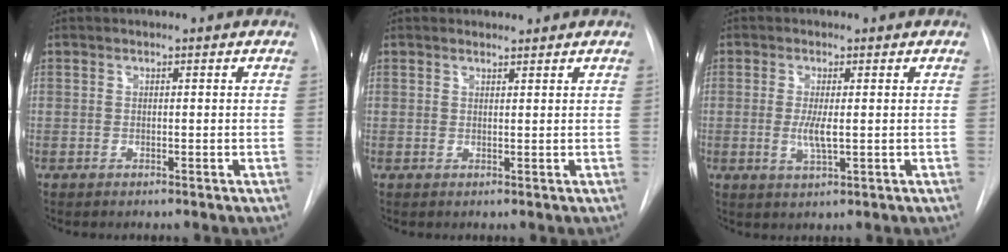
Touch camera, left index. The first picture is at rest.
{"total": 1.0, "force": [1.0, 0.3, -0.1], "torque": [-0.007, 0.001, 0.016]}
{"total": 3.4, "force": [-0.1, 0.6, 3.3], "torque": [-0.068, -0.008, 0.001]}